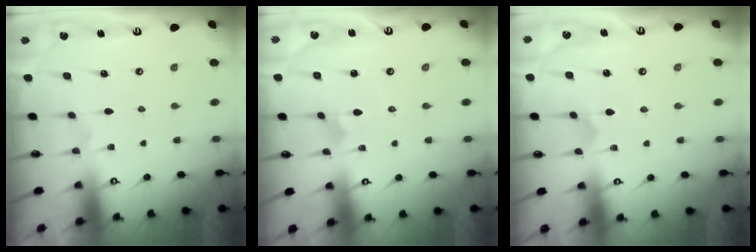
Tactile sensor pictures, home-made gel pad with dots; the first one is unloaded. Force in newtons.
{"total": 2.1, "press": 2.1, "slide": 0.1}
{"total": 3.3, "press": 3.3, "slide": 0.3}